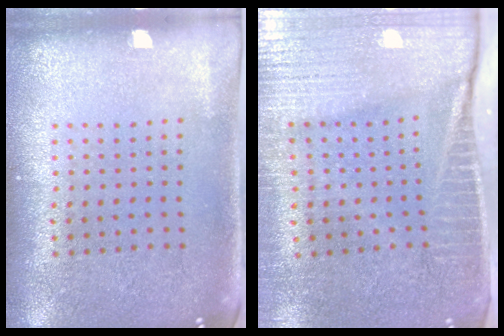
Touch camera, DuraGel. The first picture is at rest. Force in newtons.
{"total": 4.2, "press": 3.7, "slide": 2.0}